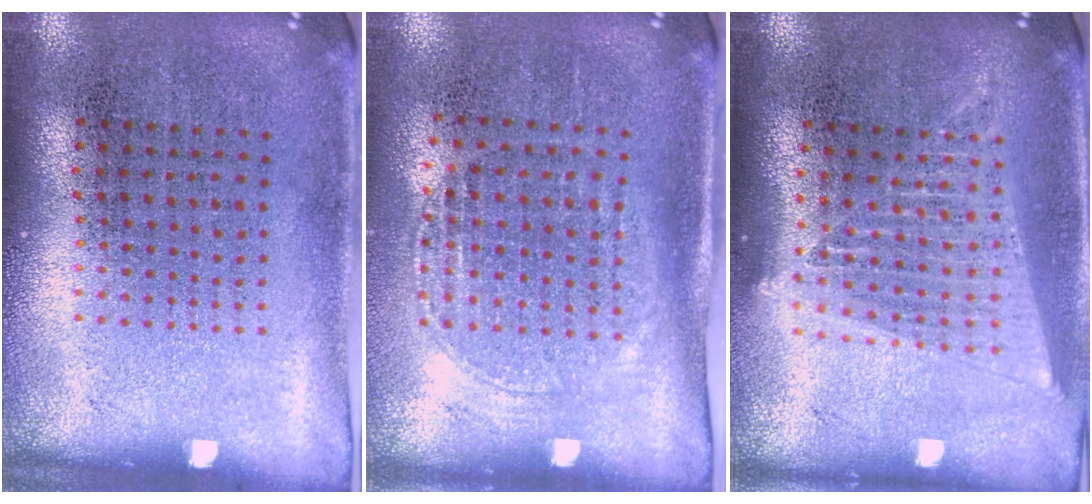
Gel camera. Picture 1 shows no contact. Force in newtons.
{"total": 1.4, "press": 1.2, "slide": 0.8}
{"total": 1.7, "press": 1.6, "slide": 0.7}